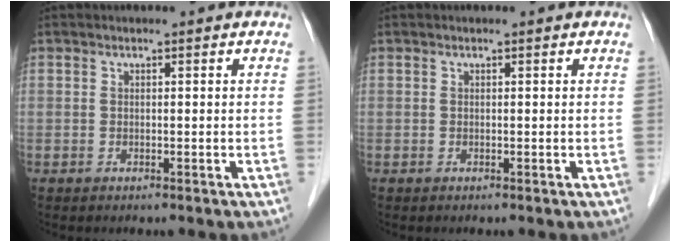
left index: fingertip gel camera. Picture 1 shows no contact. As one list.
[{"total": 0.0}]